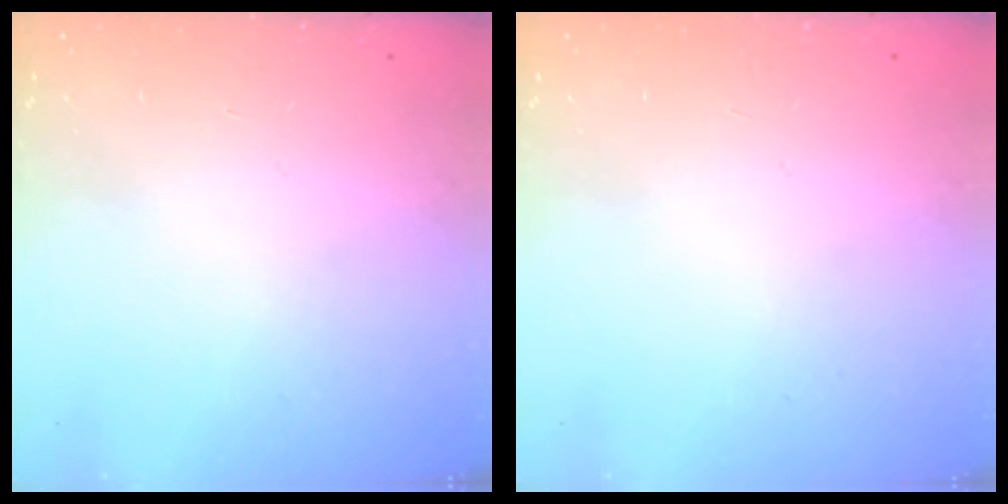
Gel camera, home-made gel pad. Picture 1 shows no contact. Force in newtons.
{"total": 0.0}